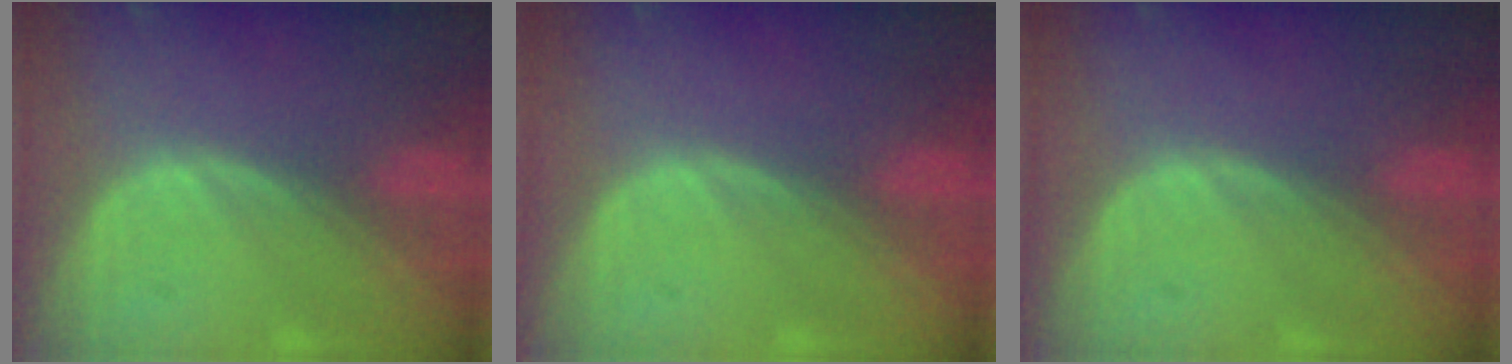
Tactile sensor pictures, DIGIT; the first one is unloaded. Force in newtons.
{"total": 0.0}
{"total": 0.0}